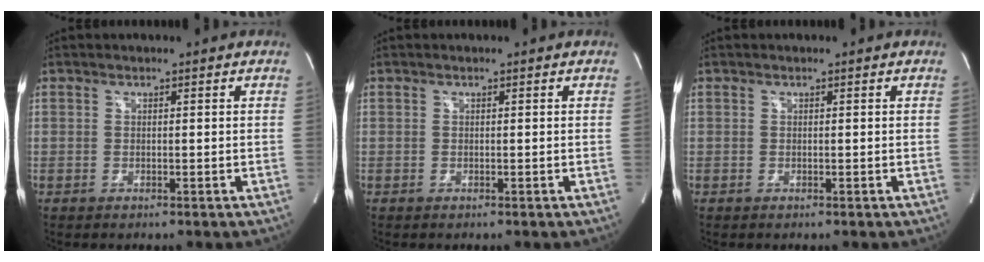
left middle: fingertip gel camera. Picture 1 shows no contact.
{"total": 0.0}
{"total": 0.0}